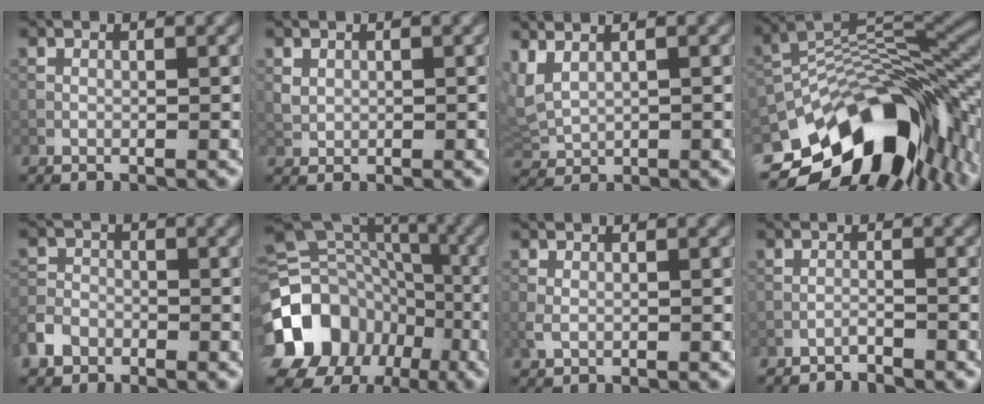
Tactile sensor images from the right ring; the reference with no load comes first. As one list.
[{"total": 1.3, "force": [1.0, 0.8, 0.3], "torque": [-0.004, 0.001, 0.019]}, {"total": 2.7, "force": [1.6, 1.1, 1.9], "torque": [-0.062, 0.006, 0.039]}, {"total": 14.5, "force": [-6.8, 7.4, 10.5], "torque": [-0.166, 0.008, -0.110]}, {"total": 2.5, "force": [-1.3, 1.9, 0.9], "torque": [-0.021, 0.005, -0.038]}, {"total": 17.3, "force": [-6.3, 14.3, 7.4], "torque": [-0.180, -0.012, -0.112]}, {"total": 1.0, "force": [0.1, 0.7, 0.8], "torque": [-0.023, 0.000, 0.000]}, {"total": 1.4, "force": [-1.4, 0.0, 0.3], "torque": [-0.004, 0.002, -0.029]}]